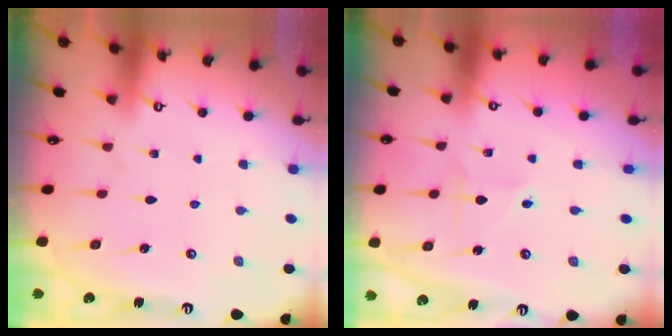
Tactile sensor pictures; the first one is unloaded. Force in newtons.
{"total": 3.0, "press": 2.8, "slide": 1.0}